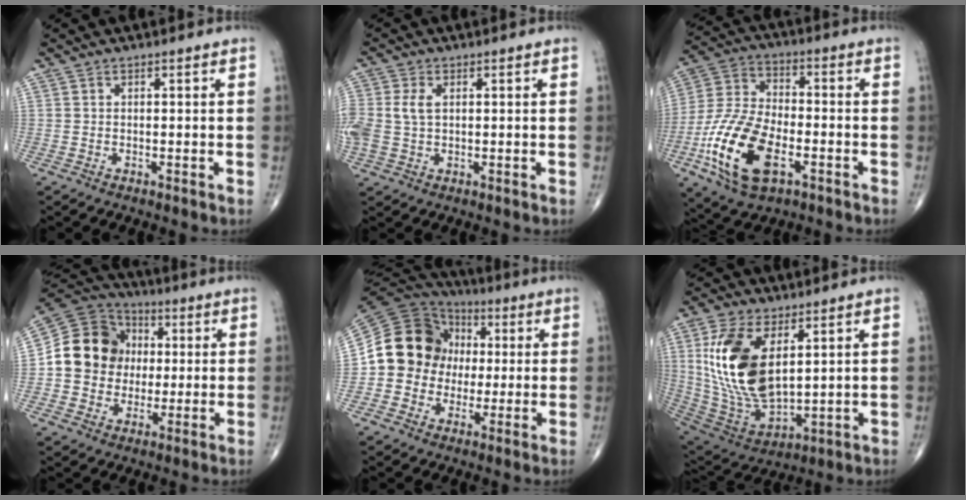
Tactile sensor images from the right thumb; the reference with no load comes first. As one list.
[{"total": 5.9, "force": [0.8, 3.8, 4.5], "torque": [-0.120, 0.010, 0.021]}, {"total": 18.3, "force": [-6.4, 9.3, 14.3], "torque": [-0.287, 0.017, -0.118]}, {"total": 14.2, "force": [0.5, 12.8, 6.3], "torque": [-0.084, 0.024, 0.004]}, {"total": 15.3, "force": [0.1, 13.7, 6.8], "torque": [-0.101, 0.034, -0.002]}, {"total": 18.9, "force": [5.1, 9.7, 15.5], "torque": [-0.298, -0.027, 0.111]}]